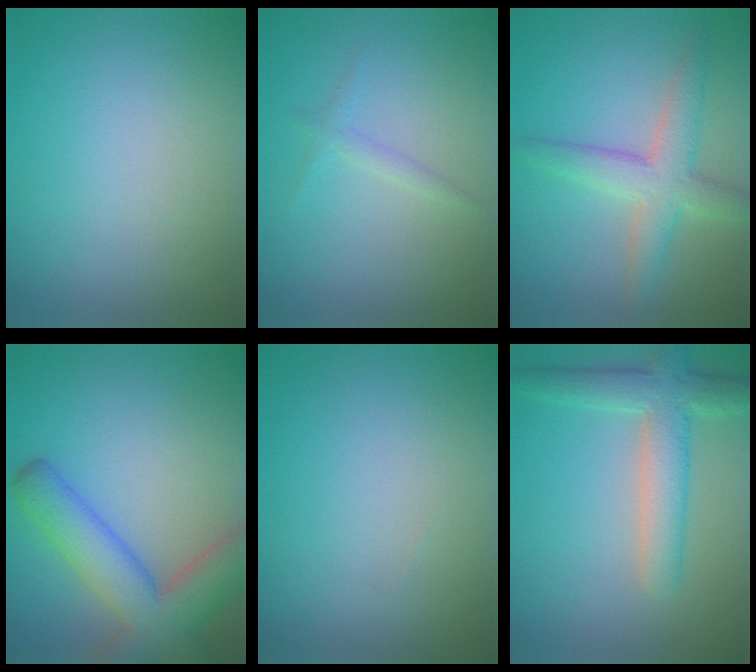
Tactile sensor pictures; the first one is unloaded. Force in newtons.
{"total": 1.0, "press": 1.0, "slide": 0.1}
{"total": 4.1, "press": 4.1, "slide": 0.1}
{"total": 7.3, "press": 7.3, "slide": 0.4}
{"total": 0.0}
{"total": 5.0, "press": 4.9, "slide": 0.4}